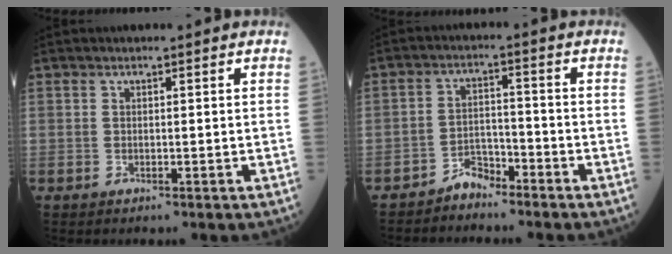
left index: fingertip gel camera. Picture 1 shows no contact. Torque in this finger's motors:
{"motor_torque": [-0.20, 0.25, -0.02, -0.01]}